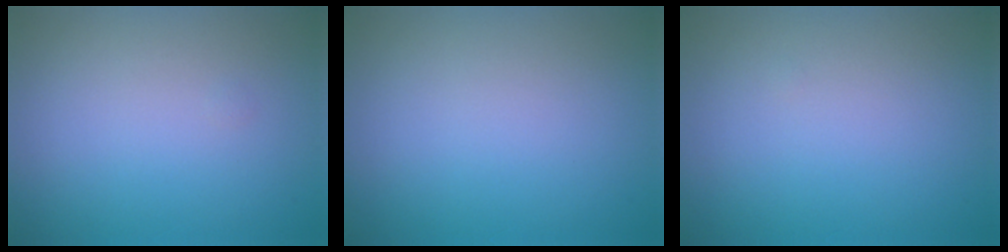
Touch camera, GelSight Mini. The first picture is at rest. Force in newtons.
{"total": 0.0}
{"total": 0.0}